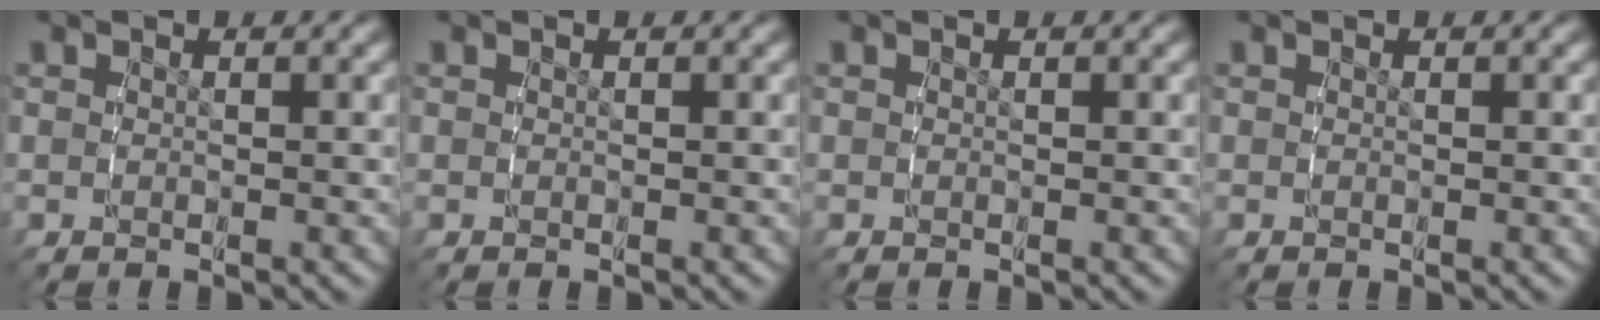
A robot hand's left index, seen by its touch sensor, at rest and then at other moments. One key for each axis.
{"total": 0.0}
{"total": 0.0}
{"total": 0.0}